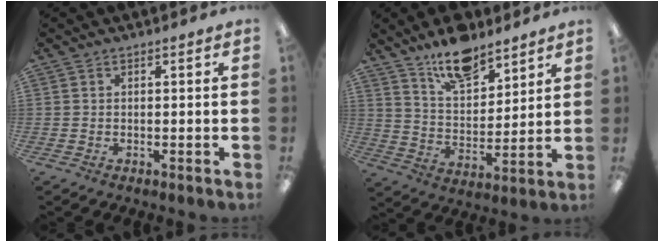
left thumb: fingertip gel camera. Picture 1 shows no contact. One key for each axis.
{"total": 12.4, "fx": 10.0, "fy": 5.3, "fz": 5.0, "tx": -0.081, "ty": -0.060, "tz": 0.185}